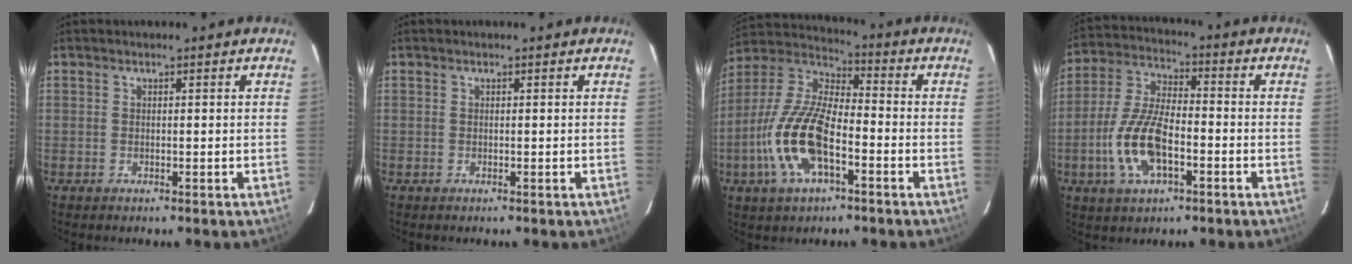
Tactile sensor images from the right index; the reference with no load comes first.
{"total": 0.0}
{"total": 15.9, "force": [-5.8, 6.4, 13.4], "torque": [-0.284, -0.006, -0.115]}
{"total": 12.8, "force": [-4.3, 5.6, 10.7], "torque": [-0.230, -0.001, -0.082]}